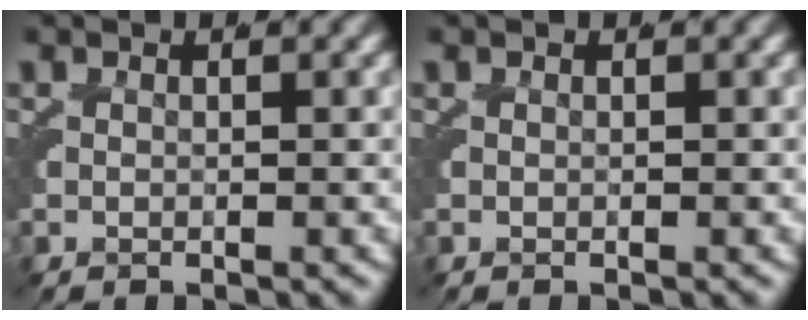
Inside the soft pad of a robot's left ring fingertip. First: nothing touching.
{"total": 0.0}